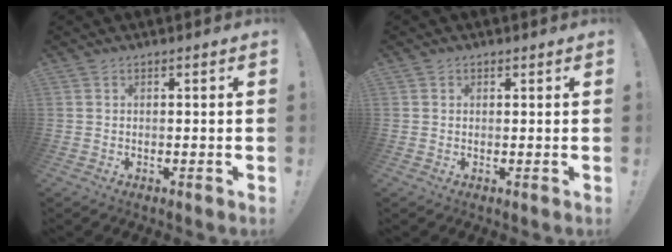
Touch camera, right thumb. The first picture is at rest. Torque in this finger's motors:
{"motor_torque": [-0.03, -0.16, -0.13, -0.18, -0.04]}